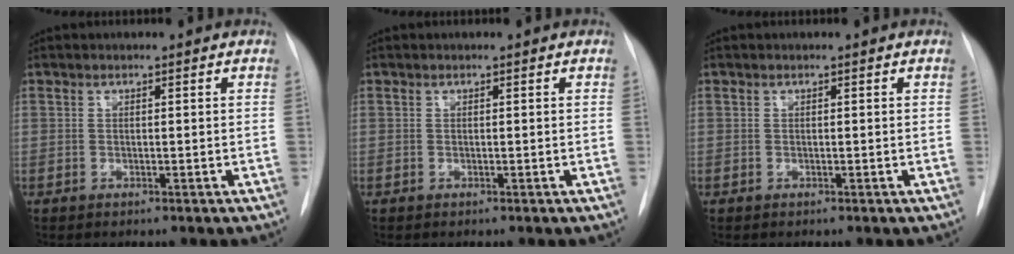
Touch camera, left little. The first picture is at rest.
{"total": 0.0}
{"total": 0.0}